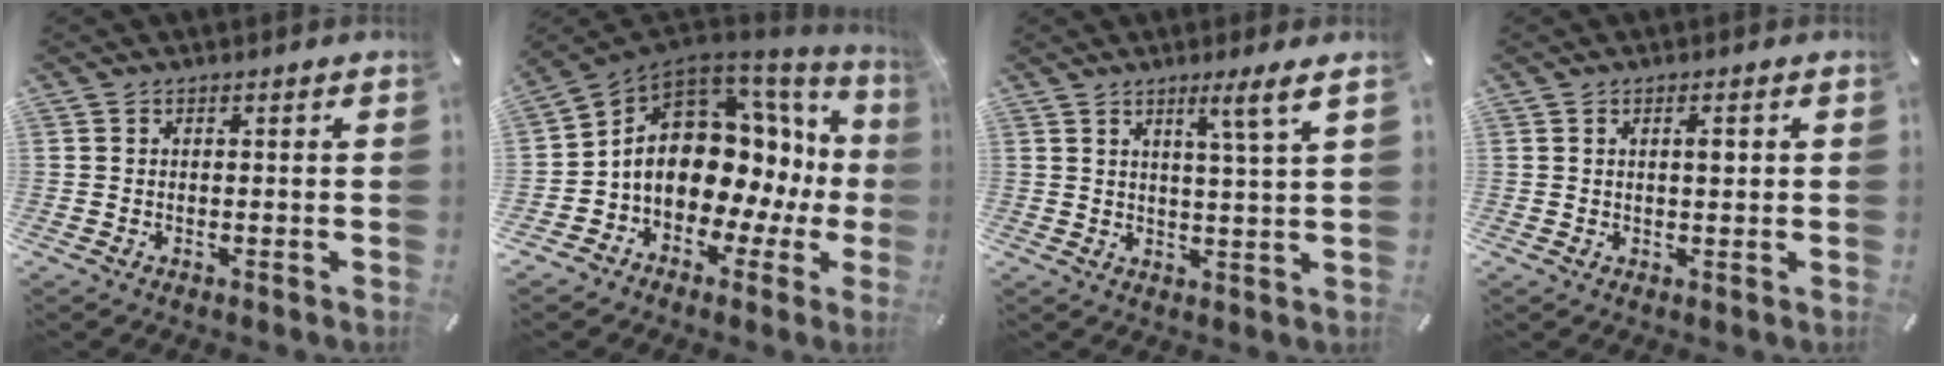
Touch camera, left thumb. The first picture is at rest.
{"total": 17.4, "force": [0.6, 12.4, 12.1], "torque": [-0.218, -0.025, 0.014]}
{"total": 7.1, "force": [4.0, -0.4, 5.9], "torque": [-0.099, -0.018, 0.060]}
{"total": 2.4, "force": [0.6, 0.8, 2.3], "torque": [-0.037, 0.001, 0.005]}